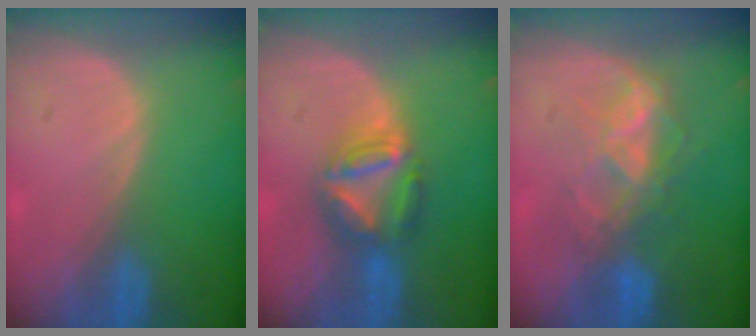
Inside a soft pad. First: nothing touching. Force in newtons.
{"total": 7.2, "press": 6.3, "slide": 3.5}
{"total": 6.8, "press": 6.6, "slide": 1.6}